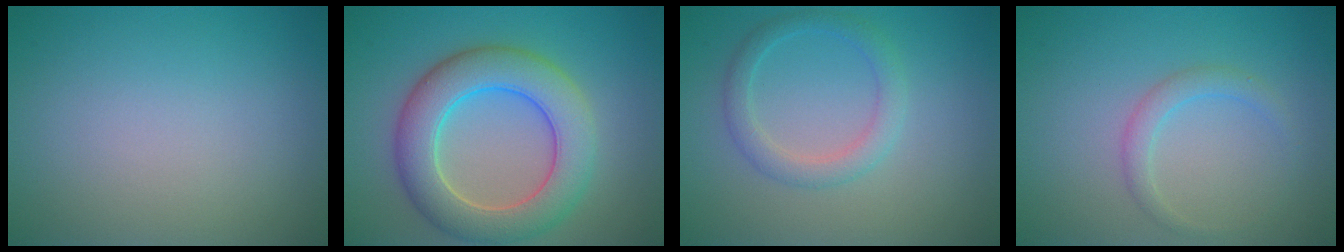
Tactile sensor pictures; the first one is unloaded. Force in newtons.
{"total": 7.5, "press": 7.5, "slide": 0.4}
{"total": 2.5, "press": 2.5, "slide": 0.1}
{"total": 1.7, "press": 1.7, "slide": 0.1}